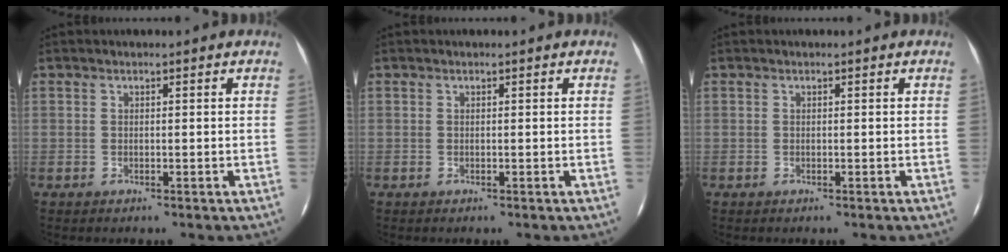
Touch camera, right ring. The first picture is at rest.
{"total": 0.0}
{"total": 0.0}